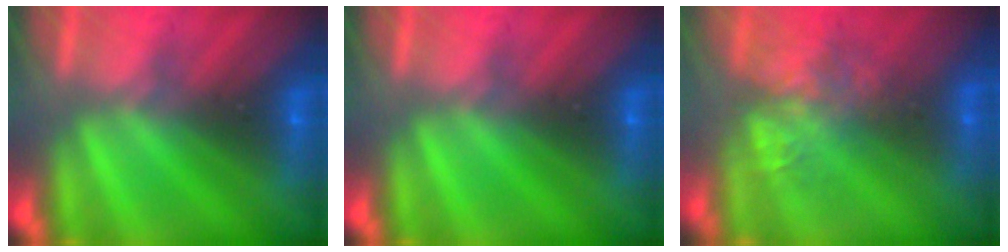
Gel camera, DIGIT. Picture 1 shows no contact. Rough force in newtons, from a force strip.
{"total": 0.0}
{"total": 7.7}